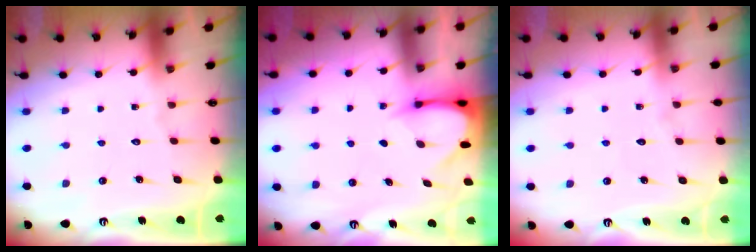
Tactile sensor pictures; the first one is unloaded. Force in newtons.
{"total": 3.7, "press": 3.7, "slide": 0.3}
{"total": 3.0, "press": 3.0, "slide": 0.3}